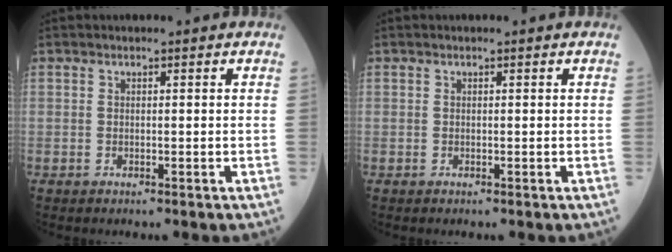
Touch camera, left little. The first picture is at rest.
{"total": 0.0}